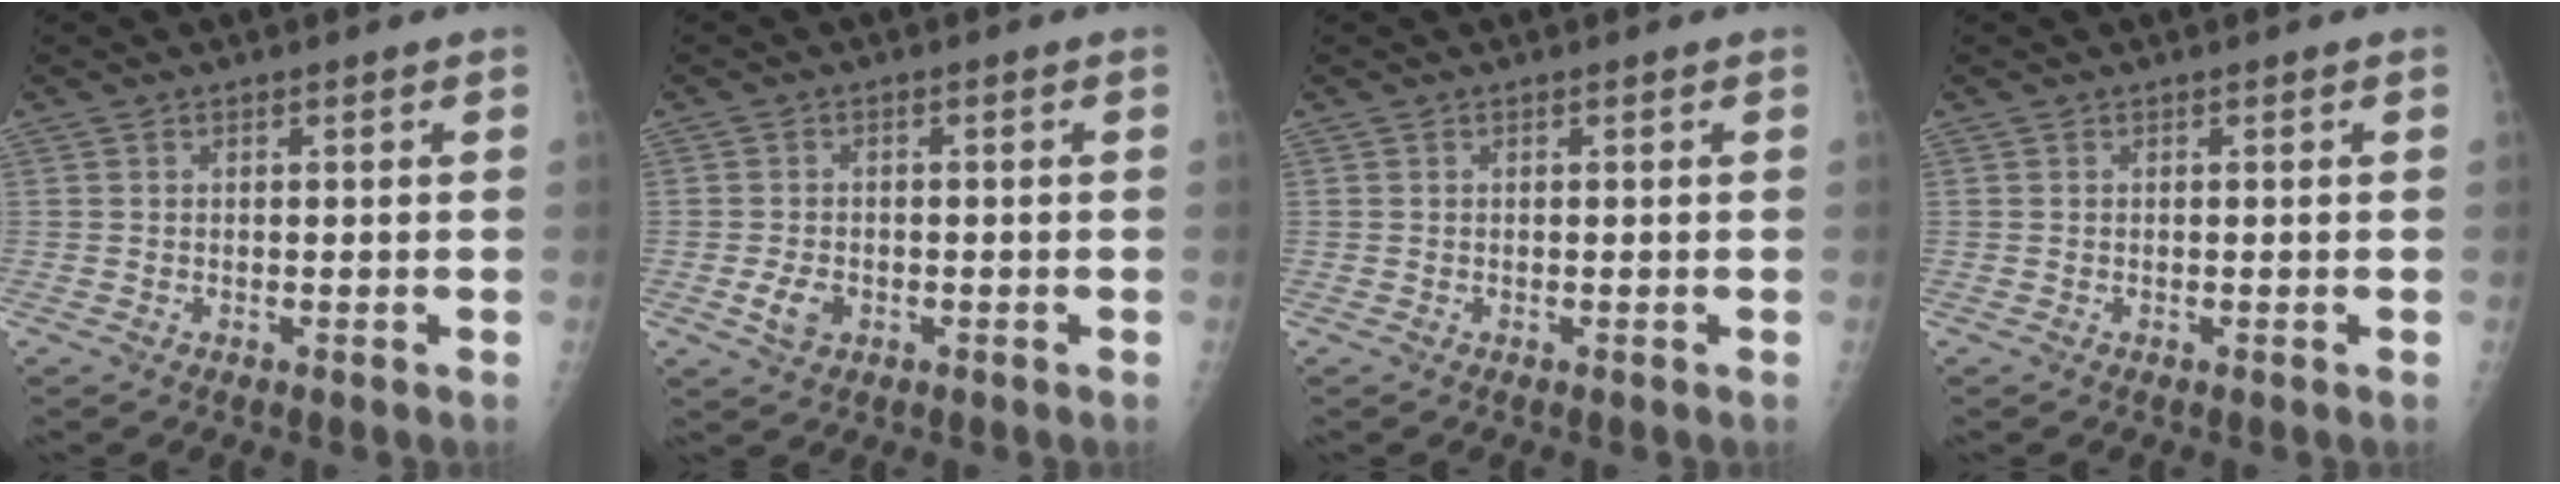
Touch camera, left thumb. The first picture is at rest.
{"total": 3.6, "force": [-1.2, 2.5, 2.2], "torque": [-0.038, 0.003, -0.018]}
{"total": 0.0}
{"total": 0.0}